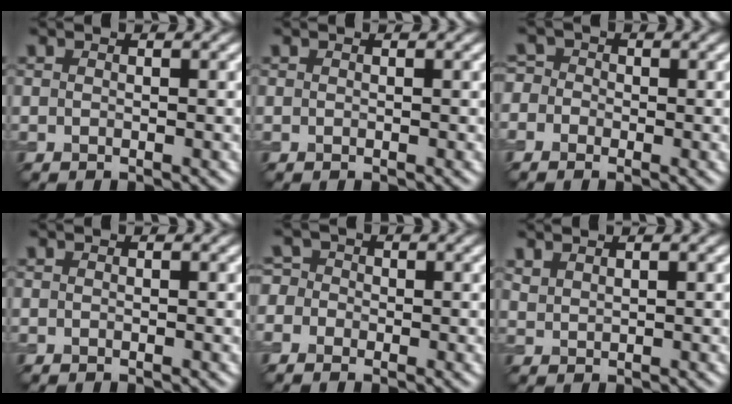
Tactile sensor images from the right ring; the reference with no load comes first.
{"total": 0.0}
{"total": 2.4, "force": [-0.6, 2.1, 0.7], "torque": [-0.004, 0.016, -0.040]}
{"total": 0.0}
{"total": 2.9, "force": [-0.7, 2.7, 0.9], "torque": [-0.010, 0.023, -0.047]}
{"total": 1.3, "force": [1.2, 0.3, 0.3], "torque": [-0.010, 0.002, 0.029]}